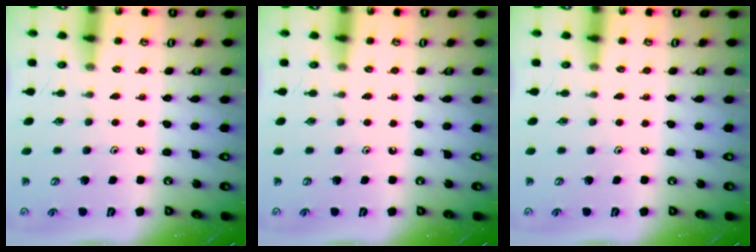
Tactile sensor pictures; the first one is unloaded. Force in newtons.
{"total": 0.0}
{"total": 0.0}